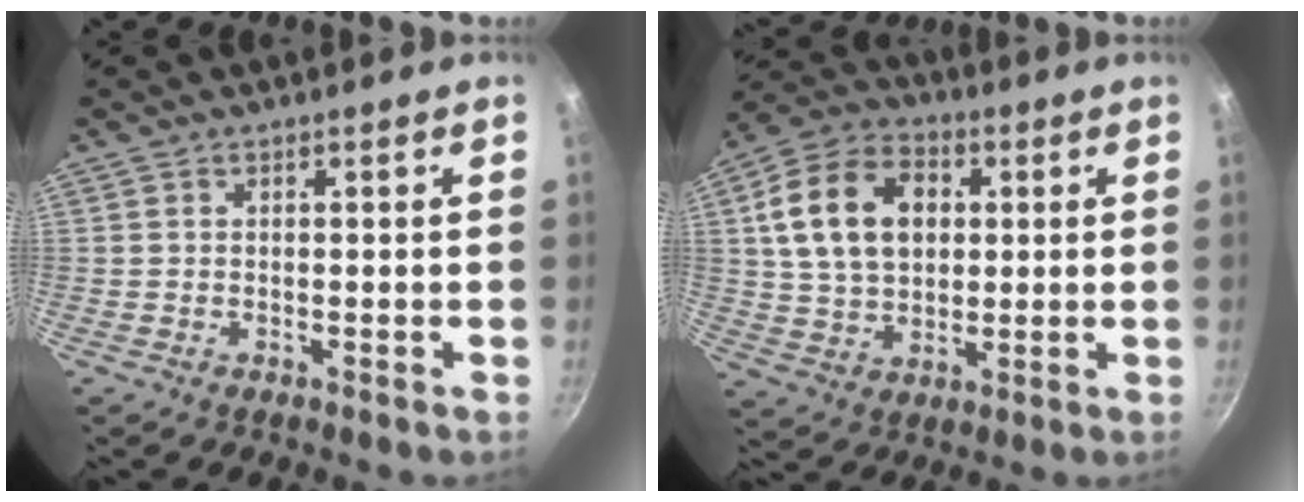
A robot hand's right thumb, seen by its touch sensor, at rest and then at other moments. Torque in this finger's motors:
{"motor_torque": [-1.06, 1.69, 0.56, 0.67, 0.14]}